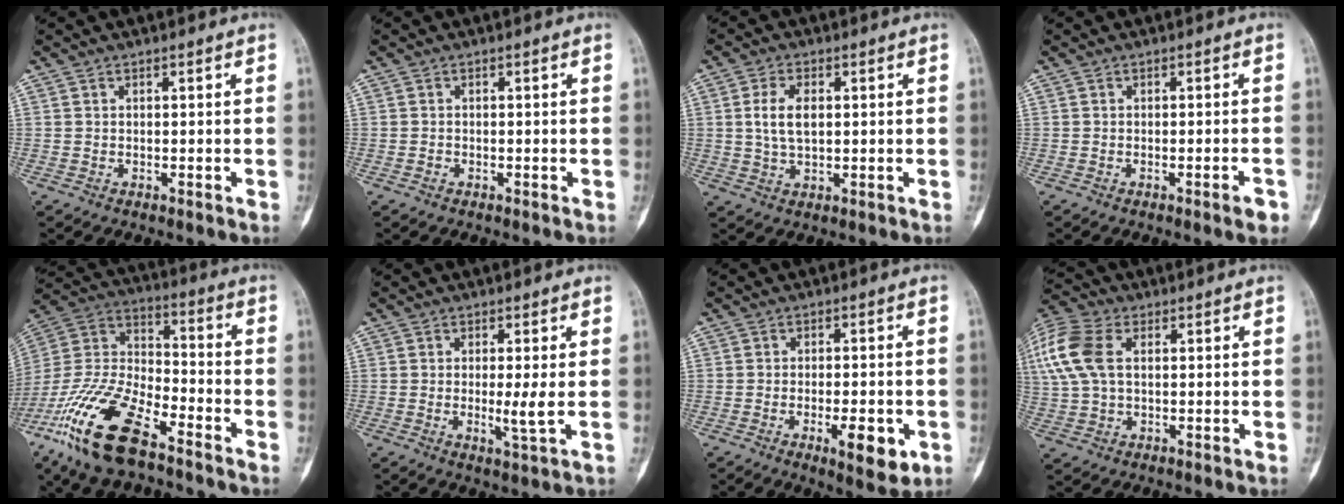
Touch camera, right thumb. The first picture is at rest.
{"total": 0.6, "force": [-0.3, 0.4, 0.2], "torque": [-0.004, 0.002, -0.008]}
{"total": 5.9, "force": [0.9, 3.3, 4.9], "torque": [-0.091, -0.002, 0.018]}
{"total": 2.3, "force": [-1.3, 0.3, 1.9], "torque": [-0.024, 0.005, -0.016]}
{"total": 20.7, "force": [-12.7, 7.9, 14.4], "torque": [-0.316, 0.040, -0.245]}
{"total": 3.7, "force": [0.0, 0.0, 3.7], "torque": [-0.076, -0.013, -0.001]}
{"total": 8.1, "force": [-2.8, 2.8, 7.0], "torque": [-0.094, -0.001, -0.033]}
{"total": 16.4, "force": [4.5, 10.5, 11.7], "torque": [-0.303, 0.026, 0.083]}